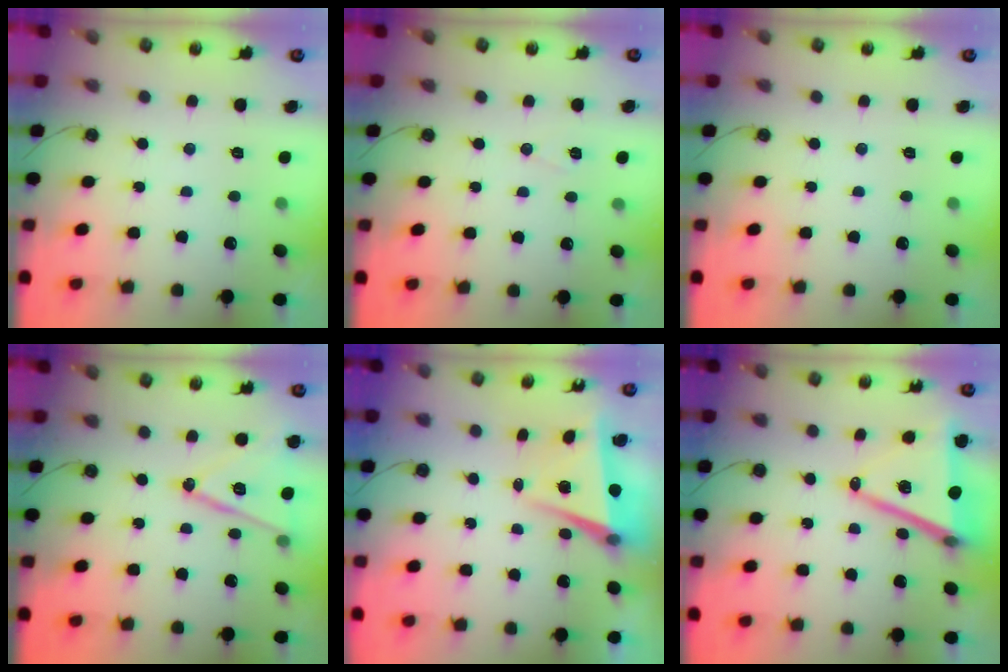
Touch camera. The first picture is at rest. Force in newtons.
{"total": 5.9, "press": 3.9, "slide": 4.4}
{"total": 0.0}
{"total": 14.9, "press": 14.6, "slide": 3.3}
{"total": 5.4, "press": 5.2, "slide": 1.3}
{"total": 15.0, "press": 14.5, "slide": 3.9}